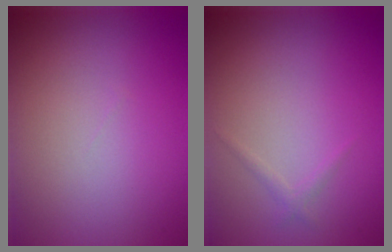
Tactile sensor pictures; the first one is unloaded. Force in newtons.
{"total": 0.7, "press": 0.7, "slide": 0.0}